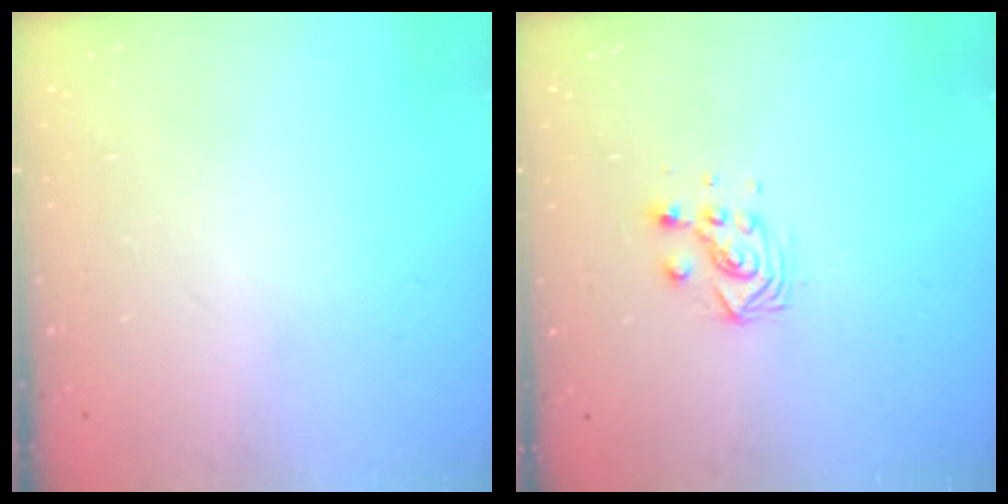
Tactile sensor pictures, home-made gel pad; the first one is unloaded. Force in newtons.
{"total": 3.7, "press": 3.7, "slide": 0.3}